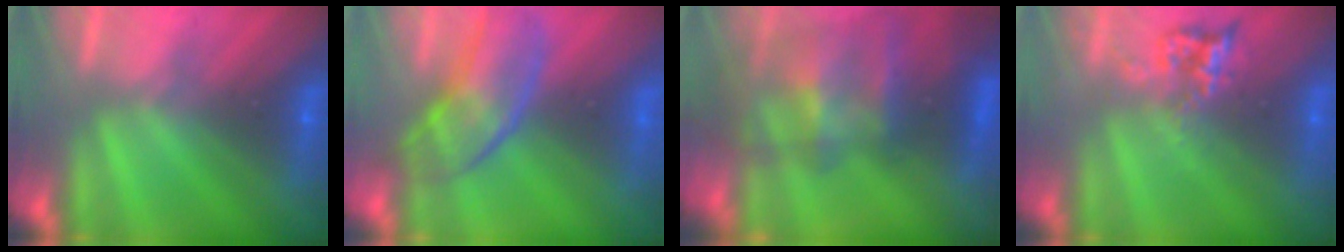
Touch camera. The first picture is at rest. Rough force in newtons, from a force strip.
{"total": 2.8}
{"total": 11.5}
{"total": 2.4}